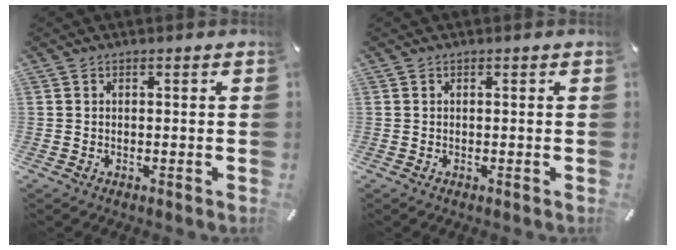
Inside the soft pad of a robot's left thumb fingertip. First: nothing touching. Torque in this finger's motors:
{"motor_torque": [-0.14, 0.03, -0.09, -0.03, 0.00]}